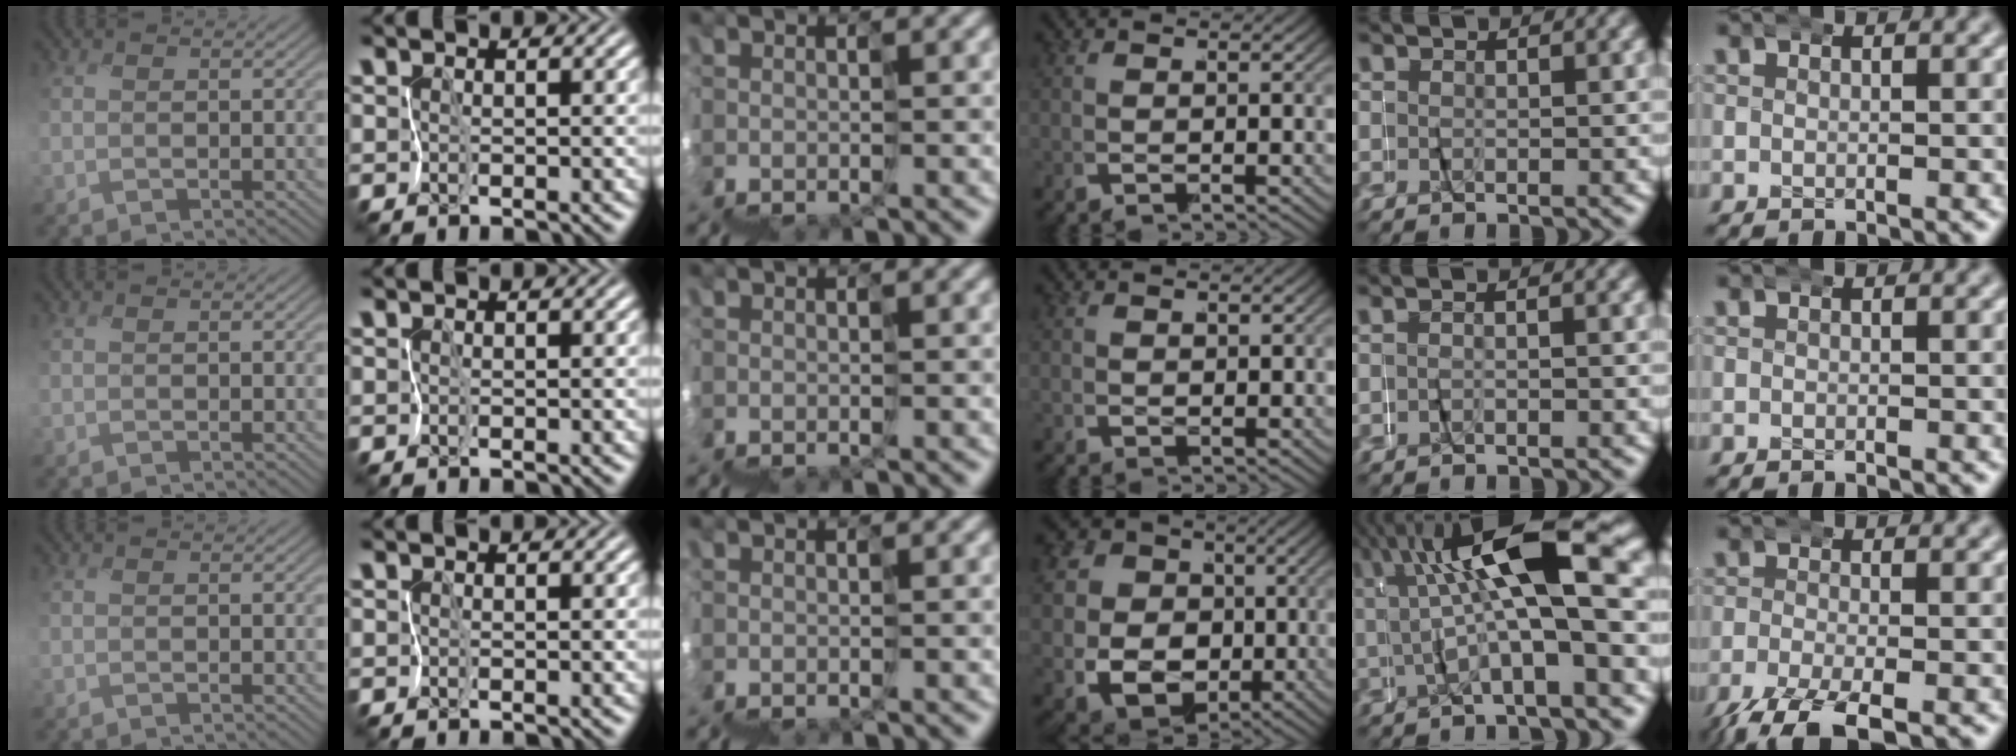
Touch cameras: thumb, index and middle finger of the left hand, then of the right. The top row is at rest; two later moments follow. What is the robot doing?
{"motion": "wrap", "object": "netting"}